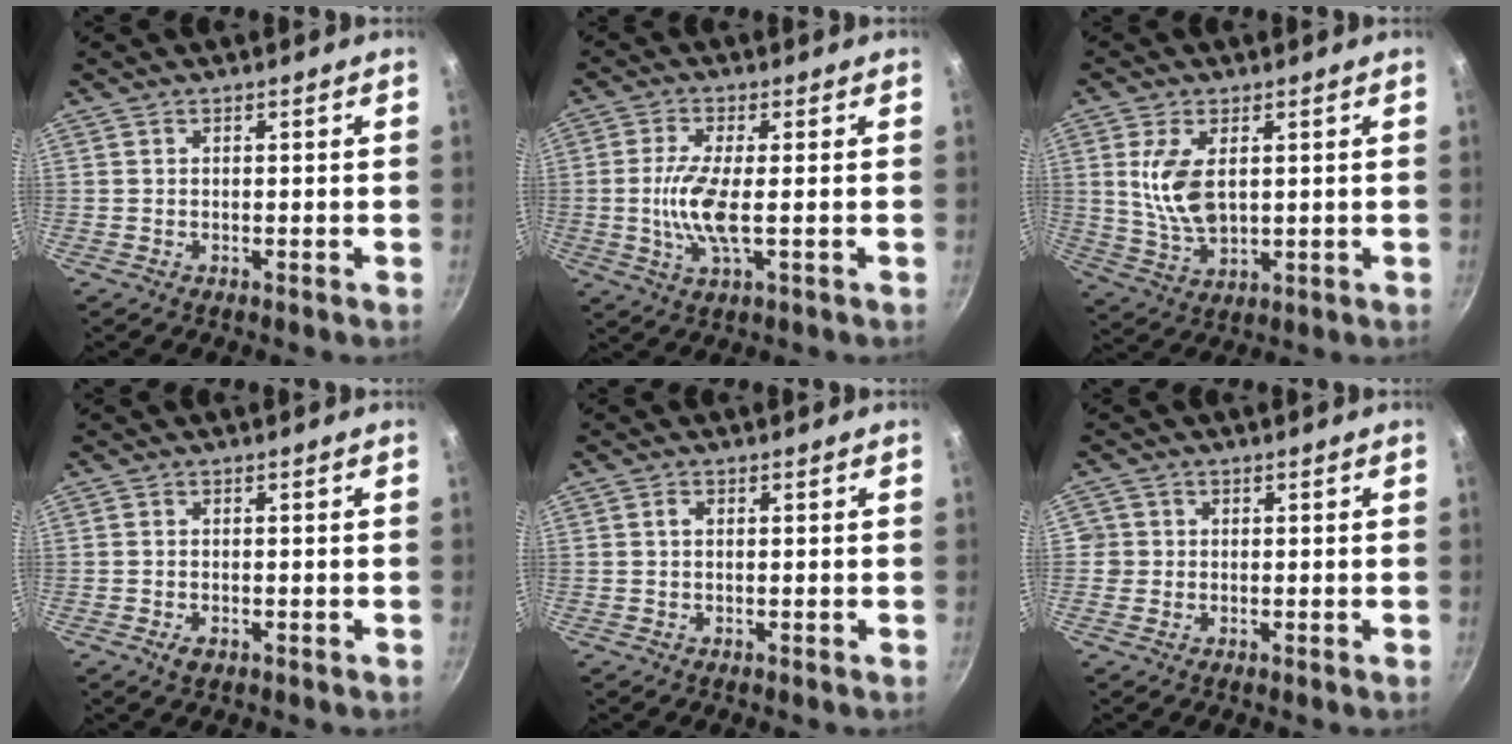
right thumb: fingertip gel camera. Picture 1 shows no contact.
{"total": 7.8, "force": [-0.7, 2.0, 7.5], "torque": [-0.167, -0.004, -0.015]}
{"total": 9.1, "force": [1.9, 4.9, 7.5], "torque": [-0.145, -0.017, 0.045]}
{"total": 1.9, "force": [-0.9, 1.2, 1.3], "torque": [-0.023, 0.000, -0.015]}
{"total": 1.1, "force": [0.2, 0.7, 0.8], "torque": [-0.016, 0.005, 0.002]}
{"total": 2.1, "force": [-0.2, 2.1, 0.3], "torque": [0.007, 0.008, -0.004]}